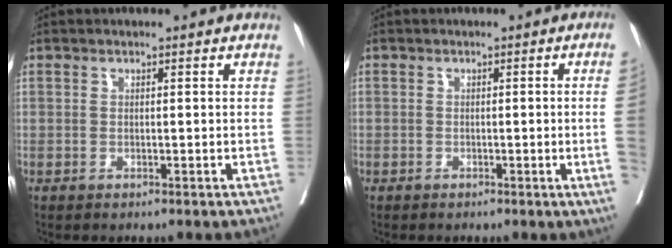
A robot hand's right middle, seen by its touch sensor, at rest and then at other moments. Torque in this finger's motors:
{"motor_torque": [1.43, -0.71, -0.16, -0.21]}